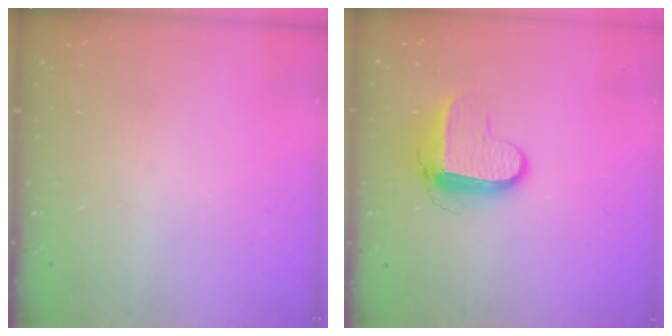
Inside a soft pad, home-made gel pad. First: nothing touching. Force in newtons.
{"total": 8.9, "press": 8.9, "slide": 0.9}